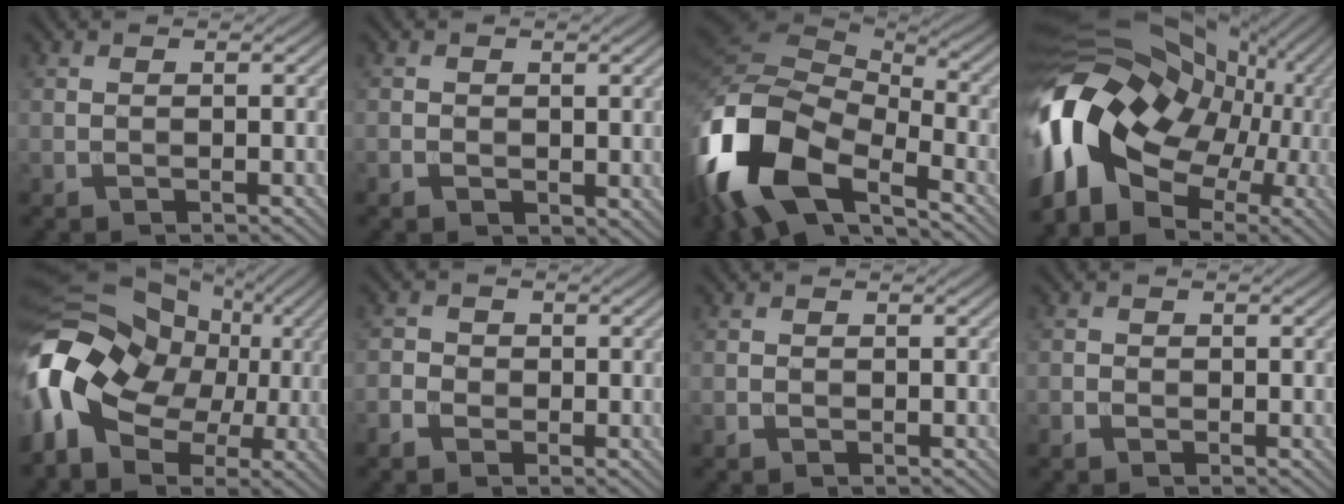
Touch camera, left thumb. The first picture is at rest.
{"total": 1.6, "force": [0.1, 1.4, 0.6], "torque": [-0.017, -0.009, 0.002]}
{"total": 16.7, "force": [-7.1, 8.7, 12.3], "torque": [-0.304, -0.015, -0.141]}
{"total": 17.5, "force": [-2.3, 12.8, 11.7], "torque": [-0.253, -0.008, -0.038]}
{"total": 15.3, "force": [-2.0, 11.7, 9.6], "torque": [-0.219, -0.008, -0.044]}
{"total": 2.5, "force": [-1.2, 2.1, 0.6], "torque": [-0.014, 0.000, -0.029]}
{"total": 0.6, "force": [-0.3, 0.5, 0.1], "torque": [-0.002, -0.003, -0.006]}
{"total": 1.1, "force": [-0.6, 0.9, 0.3], "torque": [-0.006, -0.001, -0.015]}